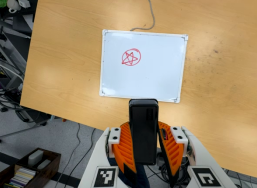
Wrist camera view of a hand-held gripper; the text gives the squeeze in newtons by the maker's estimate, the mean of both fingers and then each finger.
{"total": 9.1, "left": 7.5, "right": 10.6}